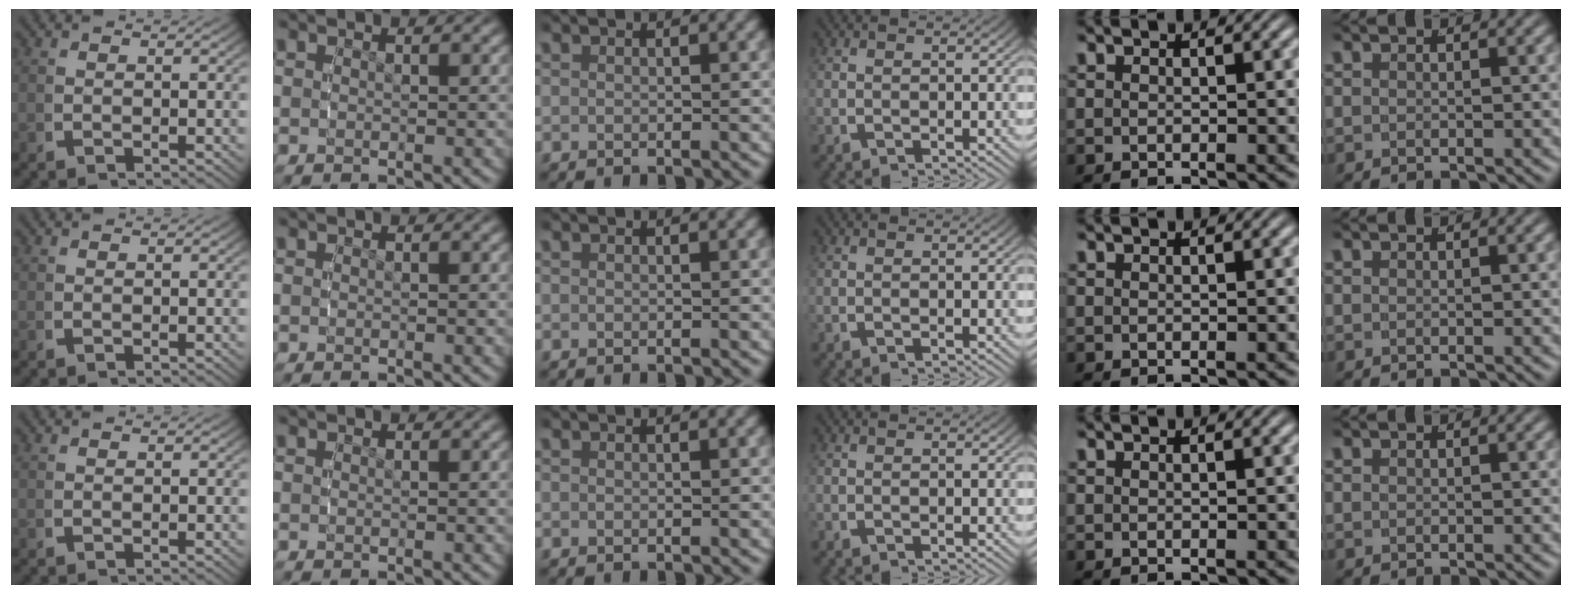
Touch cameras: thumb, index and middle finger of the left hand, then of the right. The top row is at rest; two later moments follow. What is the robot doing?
{"motion": "reach", "object": "pencil case"}